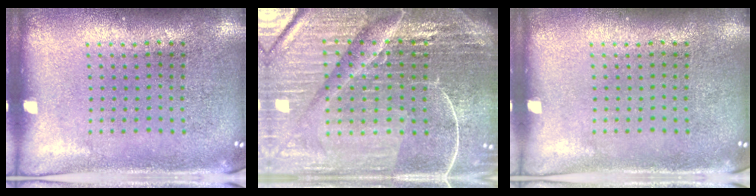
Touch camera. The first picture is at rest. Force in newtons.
{"total": 7.1, "press": 6.2, "slide": 3.5}
{"total": 0.0}